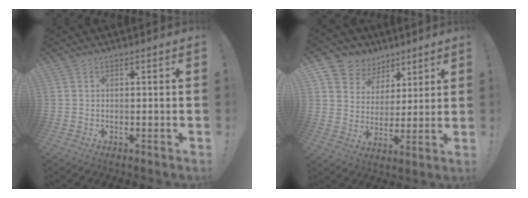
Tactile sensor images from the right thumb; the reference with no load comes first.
{"total": 8.8, "force": [4.9, 7.2, 1.3], "torque": [-0.021, -0.039, 0.102]}